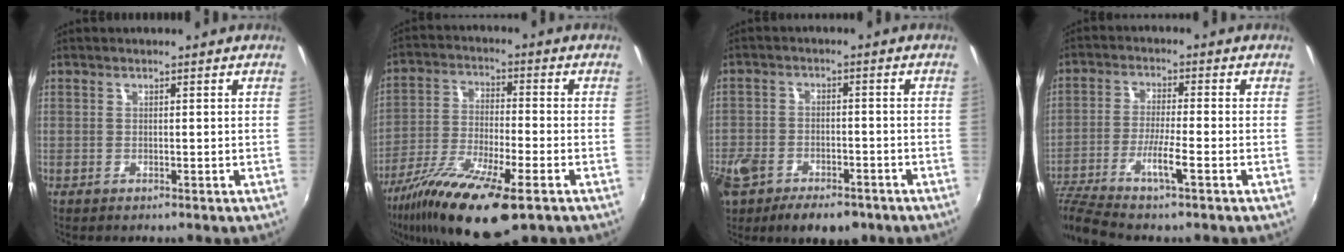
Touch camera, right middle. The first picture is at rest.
{"total": 16.8, "force": [-10.7, 3.5, 12.5], "torque": [-0.246, -0.044, -0.198]}
{"total": 13.6, "force": [-8.6, 7.4, 7.4], "torque": [-0.197, -0.027, -0.145]}
{"total": 10.2, "force": [-6.7, -0.2, 7.7], "torque": [-0.162, -0.024, -0.121]}